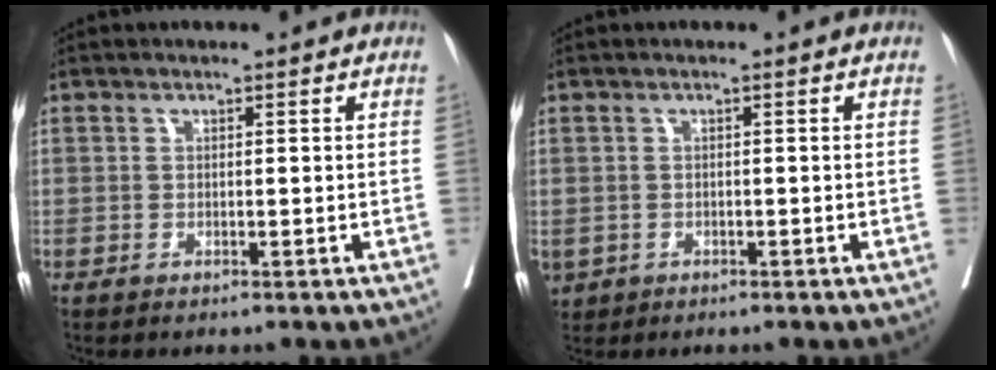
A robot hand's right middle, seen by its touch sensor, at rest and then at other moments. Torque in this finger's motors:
{"motor_torque": [0.71, 0.00, 1.05, 0.21]}